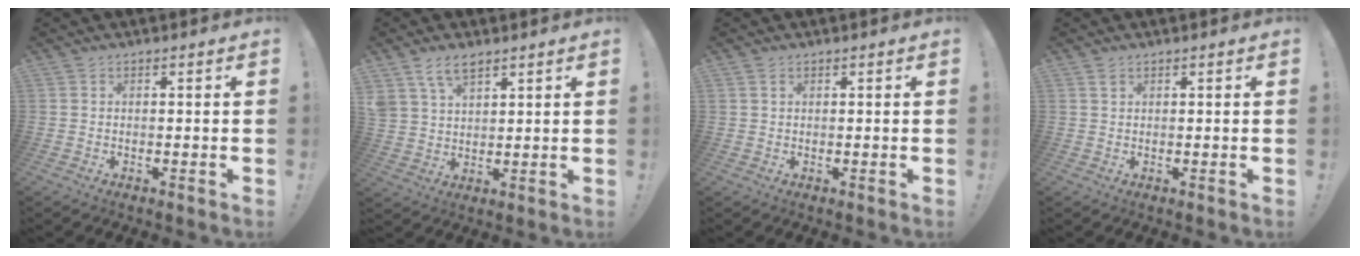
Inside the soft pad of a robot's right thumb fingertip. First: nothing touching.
{"total": 7.2, "force": [4.9, 3.7, 3.8], "torque": [-0.073, -0.013, 0.095]}
{"total": 1.1, "force": [0.7, 0.8, 0.4], "torque": [-0.004, -0.001, 0.011]}
{"total": 1.2, "force": [0.8, 0.7, 0.5], "torque": [0.002, -0.005, 0.012]}